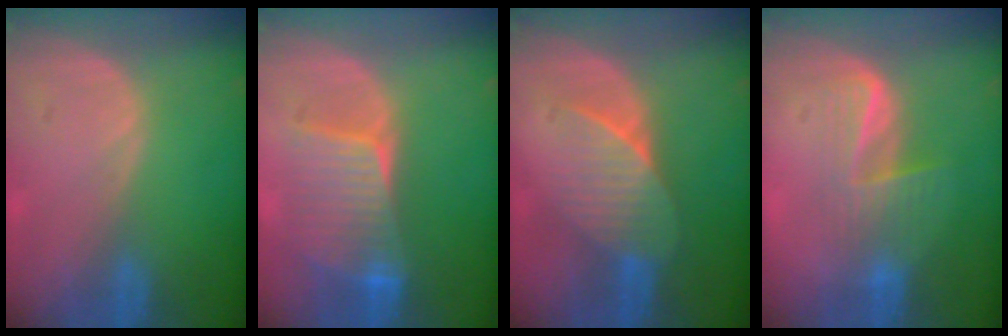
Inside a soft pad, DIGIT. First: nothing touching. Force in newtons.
{"total": 7.3, "press": 7.3, "slide": 1.0}
{"total": 6.8, "press": 6.4, "slide": 2.3}
{"total": 5.9, "press": 5.4, "slide": 2.3}